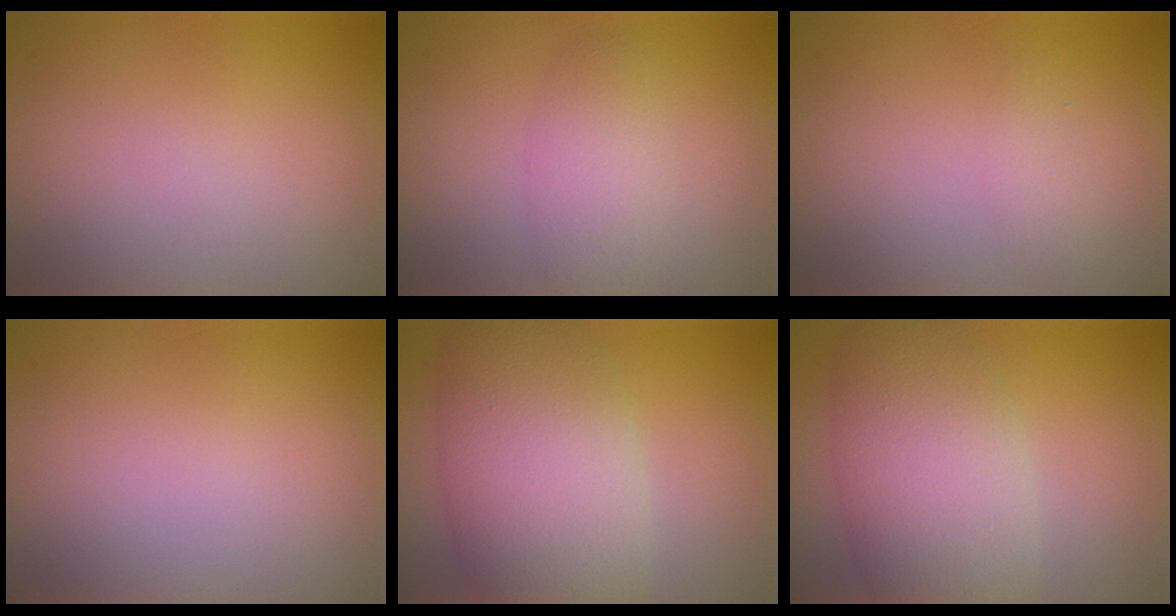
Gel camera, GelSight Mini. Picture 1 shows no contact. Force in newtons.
{"total": 3.2, "press": 3.2, "slide": 0.1}
{"total": 0.9, "press": 0.9, "slide": 0.1}
{"total": 0.0}
{"total": 10.0, "press": 10.0, "slide": 0.5}
{"total": 8.4, "press": 8.4, "slide": 0.5}